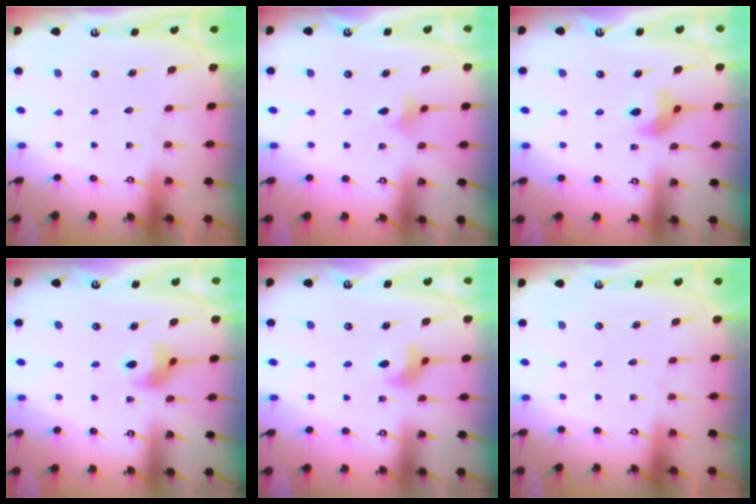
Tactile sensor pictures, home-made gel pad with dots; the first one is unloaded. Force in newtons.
{"total": 4.2, "press": 4.1, "slide": 1.0}
{"total": 9.2, "press": 9.1, "slide": 1.5}
{"total": 7.3, "press": 7.3, "slide": 0.9}
{"total": 6.9, "press": 6.7, "slide": 1.9}
{"total": 0.0}